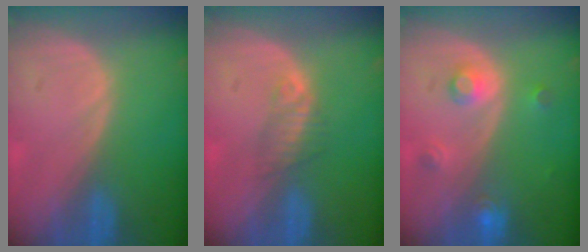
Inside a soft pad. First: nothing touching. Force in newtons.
{"total": 2.3, "press": 2.1, "slide": 0.8}
{"total": 3.5, "press": 3.2, "slide": 1.5}